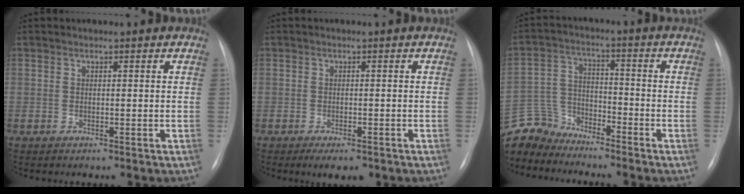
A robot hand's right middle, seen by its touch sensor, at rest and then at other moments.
{"total": 3.4, "force": [-2.1, 1.1, 2.3], "torque": [-0.028, -0.005, -0.024]}
{"total": 8.1, "force": [-7.9, 1.8, -0.8], "torque": [0.011, 0.015, -0.161]}